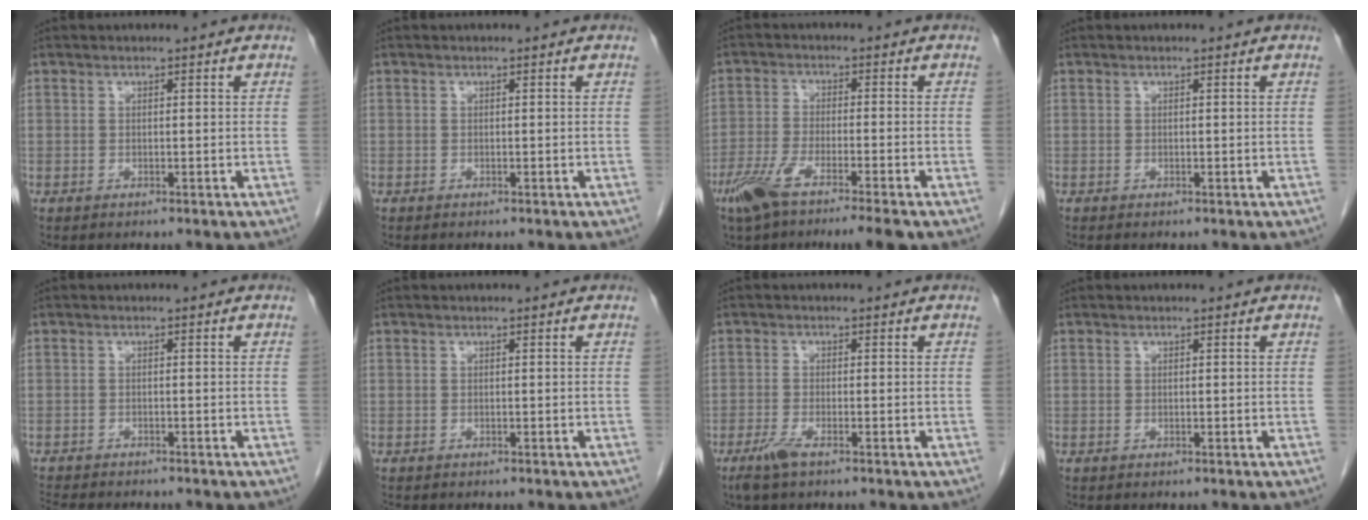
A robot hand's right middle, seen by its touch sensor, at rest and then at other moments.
{"total": 0.0}
{"total": 9.2, "force": [-6.3, 0.5, 6.7], "torque": [-0.122, -0.018, -0.107]}
{"total": 0.0}
{"total": 6.7, "force": [-6.1, 1.4, 2.6], "torque": [-0.040, -0.008, -0.091]}
{"total": 0.6, "force": [-0.5, 0.1, 0.2], "torque": [-0.004, 0.000, -0.009]}
{"total": 2.7, "force": [-1.8, 0.2, 1.9], "torque": [-0.048, -0.007, -0.039]}
{"total": 0.0}